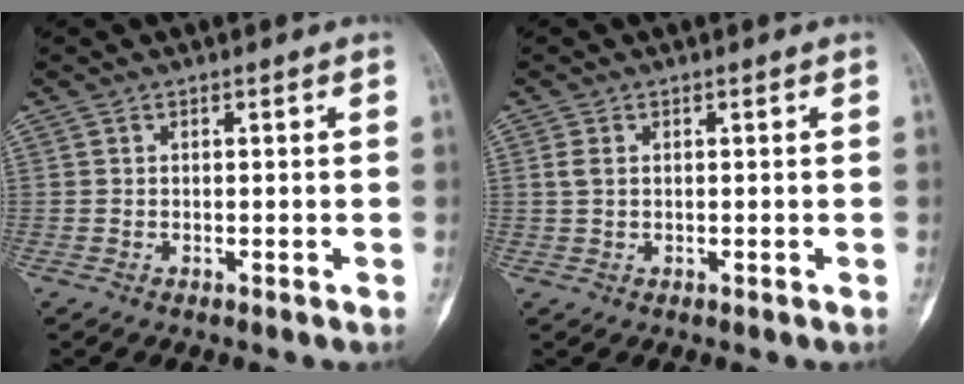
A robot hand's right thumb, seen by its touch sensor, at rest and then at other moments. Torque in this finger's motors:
{"motor_torque": [-0.21, -0.04, 0.13, -0.08, -0.02]}